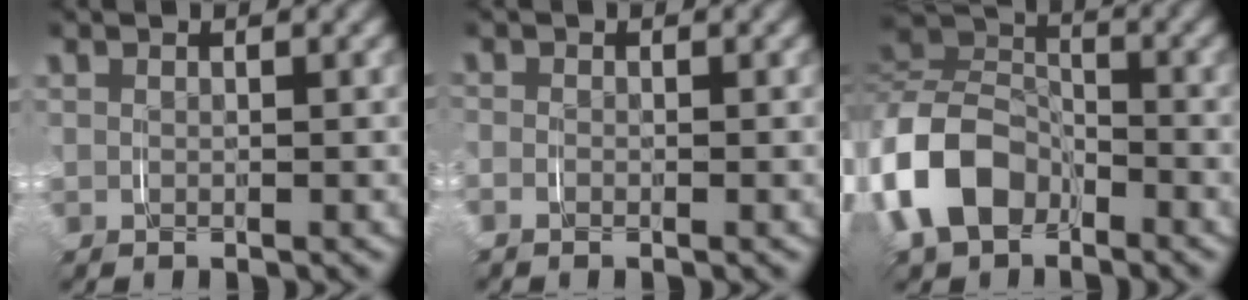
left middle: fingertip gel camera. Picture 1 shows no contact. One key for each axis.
{"total": 0.7, "fx": -0.7, "fy": 0.1, "fz": 0.0, "tx": -0.006, "ty": -0.006, "tz": -0.015}
{"total": 9.3, "fx": -3.0, "fy": 7.4, "fz": 4.9, "tx": -0.142, "ty": -0.011, "tz": -0.055}